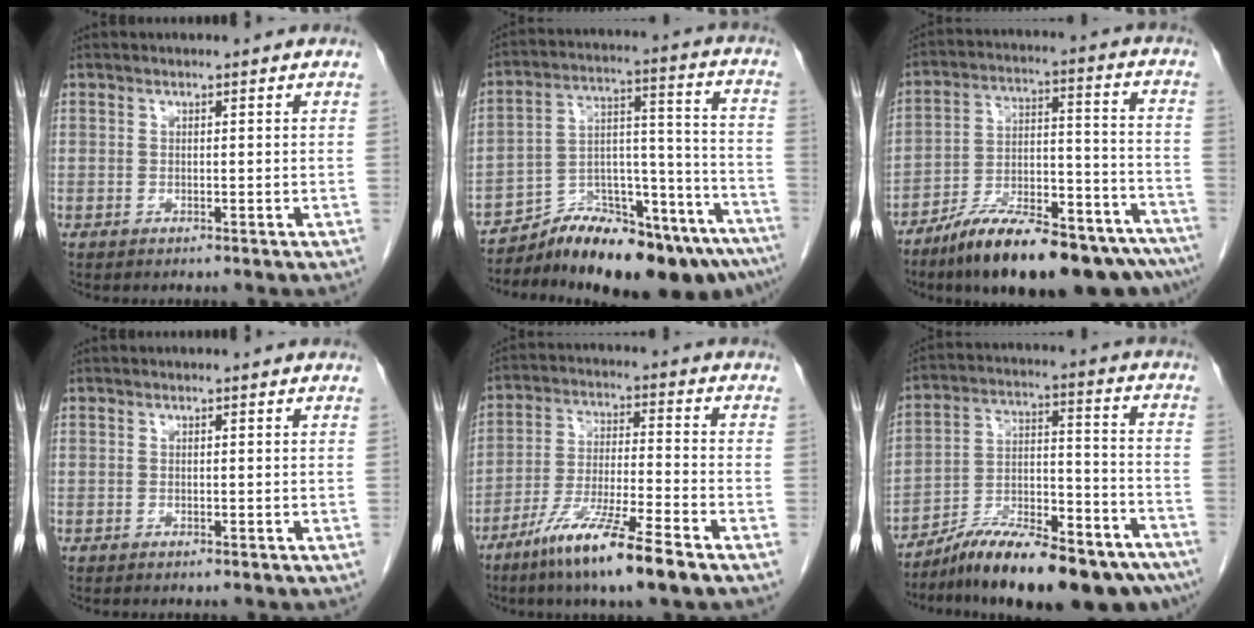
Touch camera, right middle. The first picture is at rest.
{"total": 20.1, "force": [-17.0, 3.6, 10.2], "torque": [-0.108, 0.041, -0.260]}
{"total": 22.2, "force": [-17.2, 4.5, 13.3], "torque": [-0.147, 0.027, -0.269]}
{"total": 0.0}
{"total": 12.3, "force": [-8.0, 0.2, 9.3], "torque": [-0.179, -0.034, -0.149]}
{"total": 22.2, "force": [-17.5, 4.7, 12.8], "torque": [-0.149, 0.027, -0.276]}